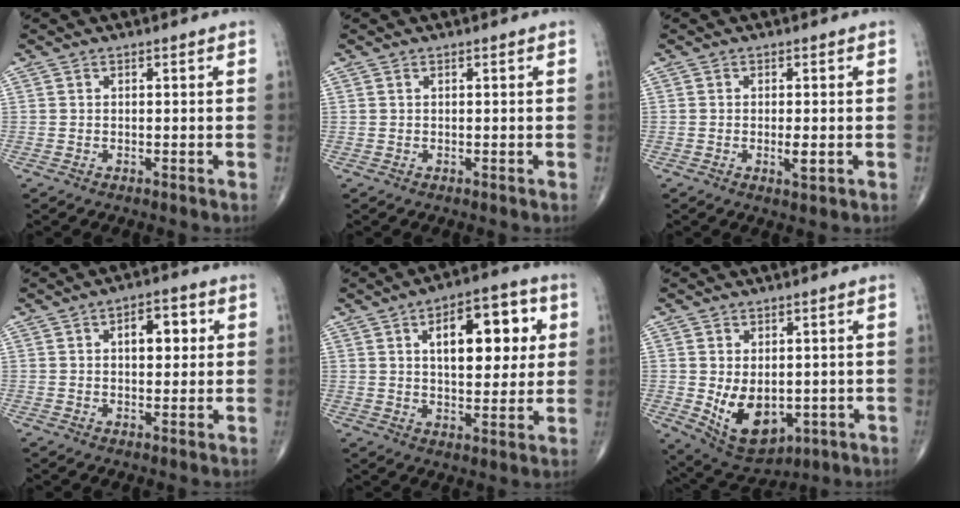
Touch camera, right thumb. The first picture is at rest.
{"total": 0.0}
{"total": 2.4, "force": [-0.4, 0.7, 2.3], "torque": [-0.042, -0.005, -0.007]}
{"total": 6.7, "force": [1.6, 3.7, 5.3], "torque": [-0.053, 0.006, 0.021]}
{"total": 15.5, "force": [4.2, 7.7, 12.8], "torque": [-0.142, 0.001, 0.061]}
{"total": 10.9, "force": [-1.4, 7.0, 8.3], "torque": [-0.114, -0.012, 0.003]}